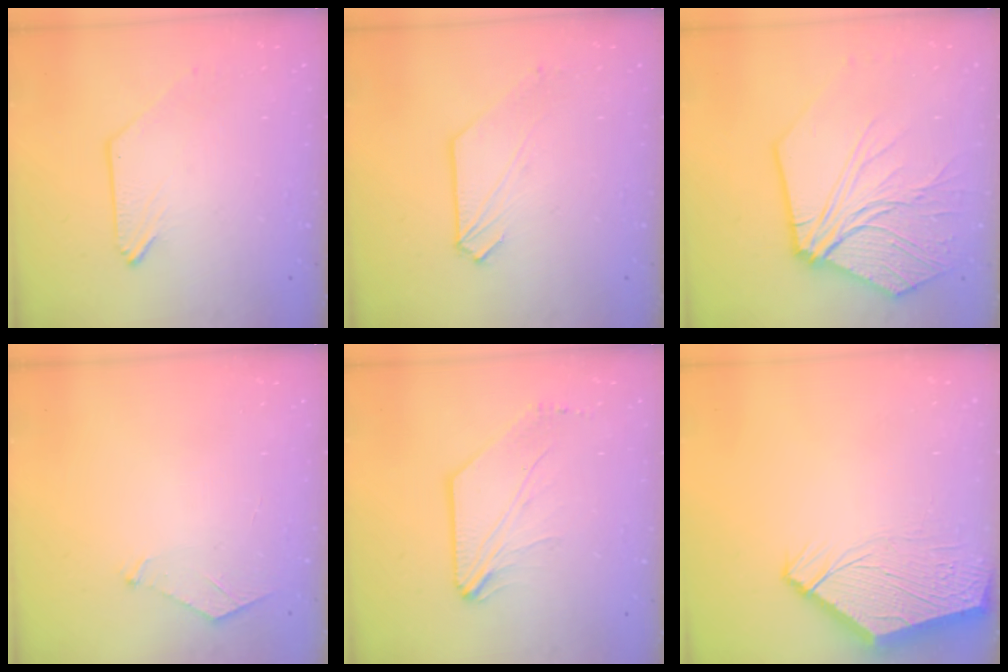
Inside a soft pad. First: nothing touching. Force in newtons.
{"total": 1.8, "press": 1.8, "slide": 0.1}
{"total": 14.2, "press": 14.1, "slide": 2.0}
{"total": 4.7, "press": 4.6, "slide": 0.6}
{"total": 4.0, "press": 3.9, "slide": 0.8}
{"total": 8.6, "press": 8.6, "slide": 1.0}